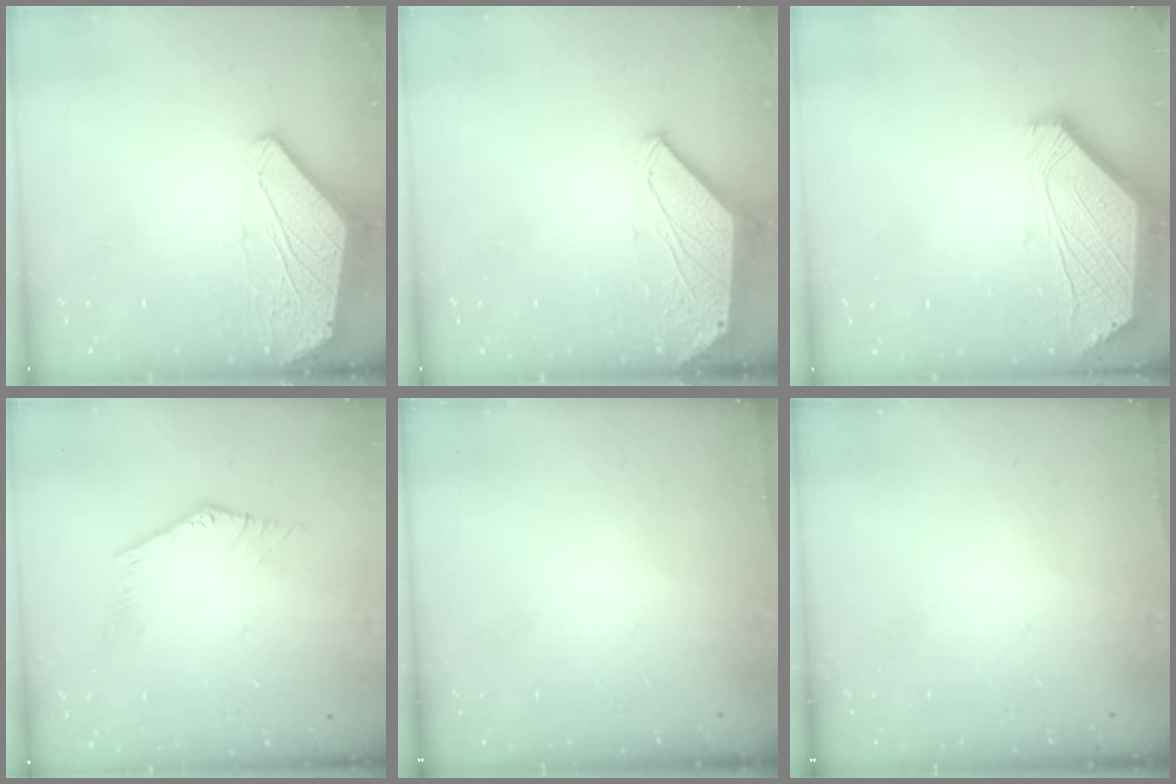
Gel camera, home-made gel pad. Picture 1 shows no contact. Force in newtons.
{"total": 0.0}
{"total": 2.6, "press": 2.6, "slide": 0.5}
{"total": 0.5, "press": 0.3, "slide": 0.4}
{"total": 0.0}
{"total": 0.0}